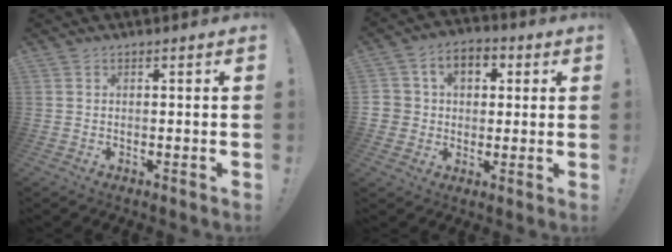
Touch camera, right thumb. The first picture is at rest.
{"total": 7.8, "force": [1.1, 7.1, 3.1], "torque": [-0.043, 0.001, 0.027]}